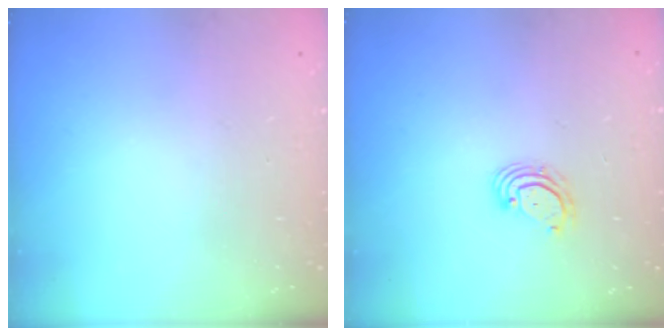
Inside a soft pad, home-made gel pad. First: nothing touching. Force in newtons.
{"total": 2.9, "press": 2.9, "slide": 0.1}